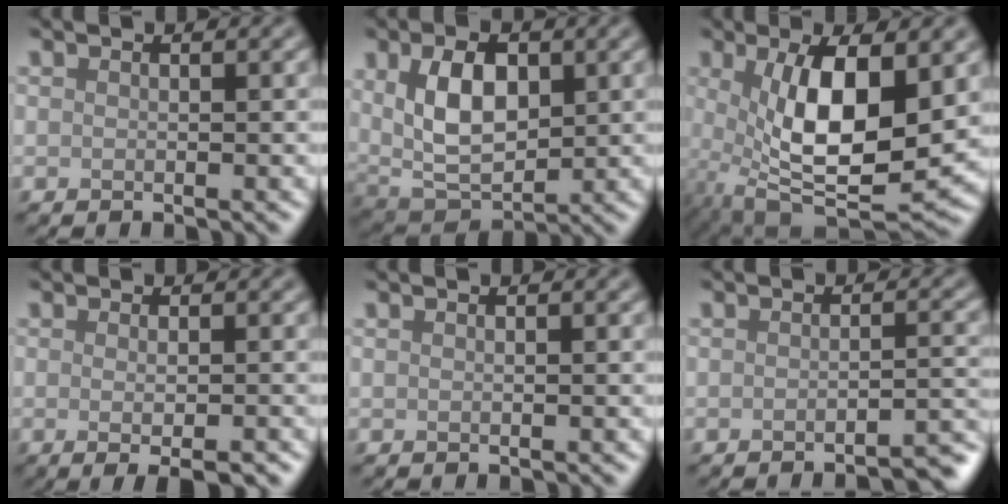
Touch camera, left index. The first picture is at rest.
{"total": 6.9, "force": [1.2, 4.1, 5.4], "torque": [-0.104, -0.001, 0.024]}
{"total": 10.0, "force": [0.7, 3.8, 9.3], "torque": [-0.167, -0.009, 0.014]}
{"total": 3.5, "force": [-1.0, 0.7, 3.3], "torque": [-0.045, -0.007, -0.012]}
{"total": 0.0}
{"total": 3.4, "force": [-2.6, 0.6, 2.1], "torque": [-0.015, 0.010, -0.037]}